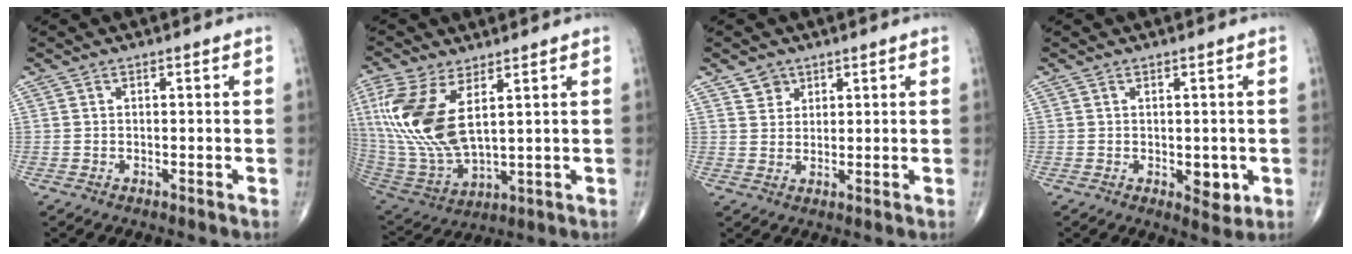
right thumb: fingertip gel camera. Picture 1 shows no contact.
{"total": 17.1, "force": [5.3, 7.8, 14.3], "torque": [-0.325, -0.027, 0.115]}
{"total": 3.1, "force": [2.1, 2.3, 0.3], "torque": [0.014, -0.014, 0.032]}
{"total": 4.0, "force": [-0.6, 2.2, 3.3], "torque": [-0.026, -0.006, -0.001]}